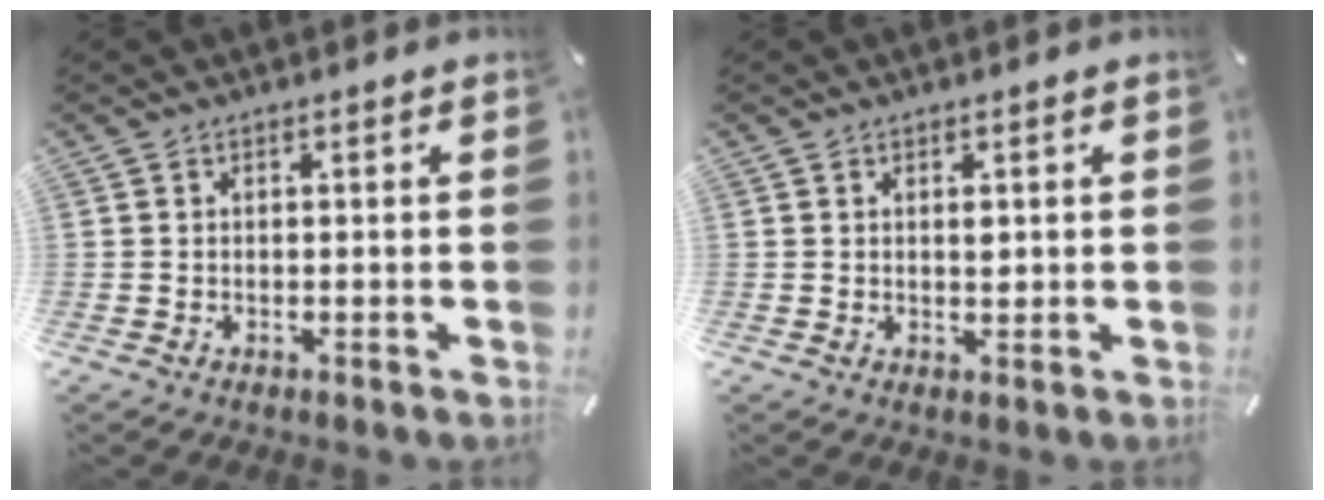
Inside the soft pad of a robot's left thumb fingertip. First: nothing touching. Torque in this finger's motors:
{"motor_torque": [0.37, 0.59, 0.20, -0.17, 0.04]}